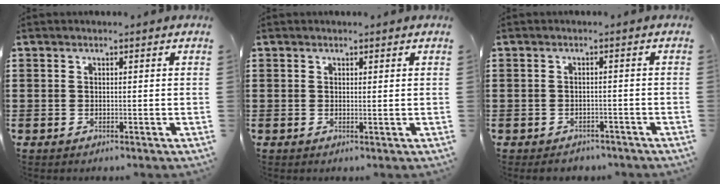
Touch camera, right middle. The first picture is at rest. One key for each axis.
{"total": 0.6, "fx": 0.4, "fy": -0.1, "fz": 0.4, "tx": -0.008, "ty": -0.004, "tz": 0.008}
{"total": 1.4, "fx": -1.4, "fy": 0.4, "fz": 0.1, "tx": -0.009, "ty": -0.001, "tz": -0.029}